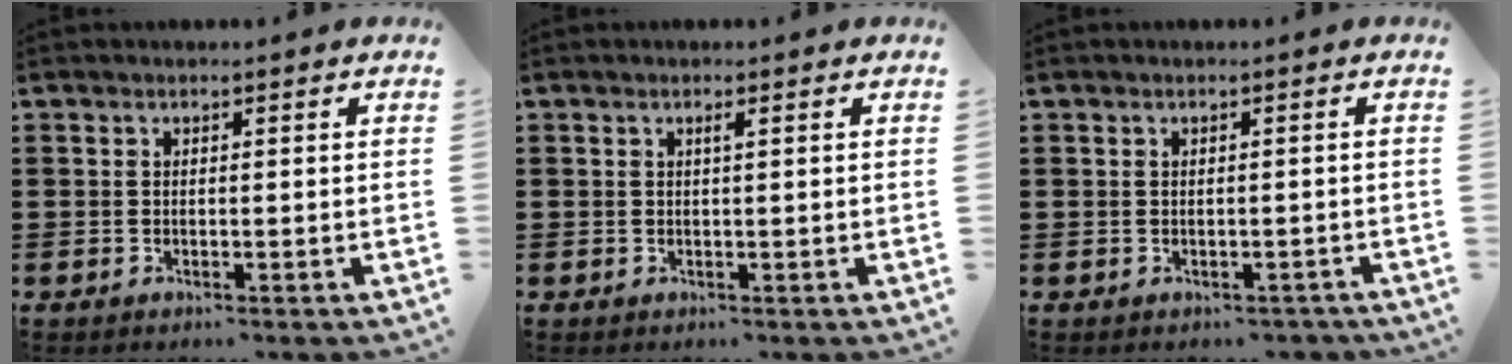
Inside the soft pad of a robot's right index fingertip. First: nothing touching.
{"total": 0.7, "force": [0.2, 0.0, 0.6], "torque": [-0.011, -0.002, 0.005]}
{"total": 1.0, "force": [-0.7, 0.7, 0.1], "torque": [-0.006, 0.002, -0.015]}